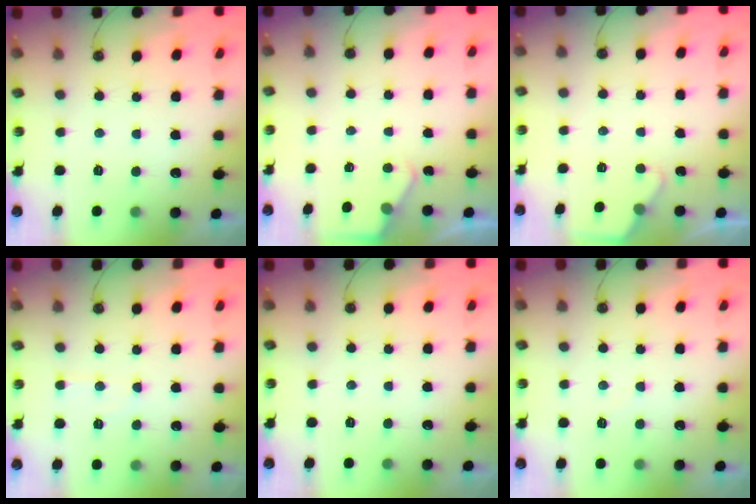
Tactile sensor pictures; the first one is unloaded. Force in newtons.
{"total": 2.6, "press": 2.6, "slide": 0.4}
{"total": 1.7, "press": 1.7, "slide": 0.3}
{"total": 6.2, "press": 6.2, "slide": 0.4}
{"total": 0.0}
{"total": 4.2, "press": 4.2, "slide": 0.7}